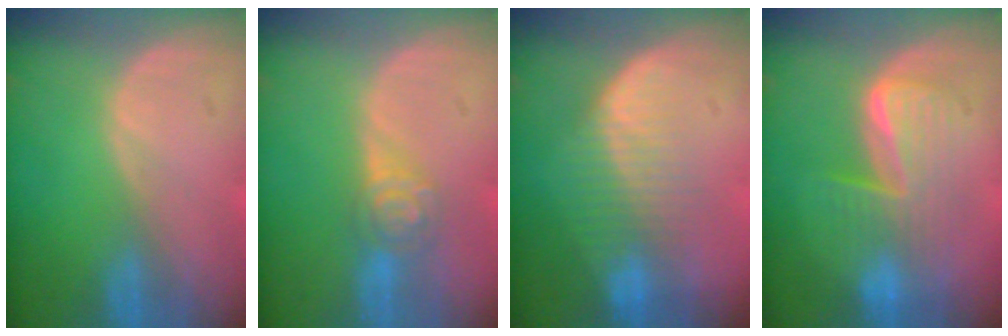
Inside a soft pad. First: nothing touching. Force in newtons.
{"total": 4.3, "press": 4.3, "slide": 0.2}
{"total": 8.0, "press": 7.0, "slide": 3.8}
{"total": 7.3, "press": 7.3, "slide": 0.2}